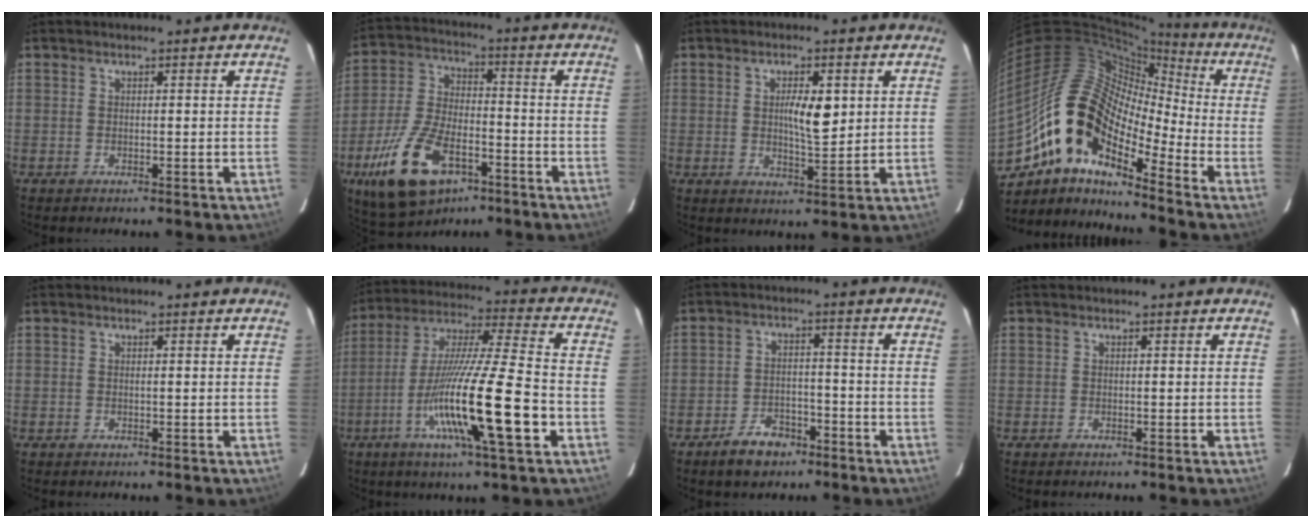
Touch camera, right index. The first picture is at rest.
{"total": 14.9, "force": [-7.6, 6.9, 10.9], "torque": [-0.236, -0.006, -0.131]}
{"total": 5.6, "force": [1.2, 1.5, 5.2], "torque": [-0.088, 0.000, 0.023]}
{"total": 15.4, "force": [-9.0, 5.8, 11.0], "torque": [-0.212, 0.051, -0.160]}
{"total": 0.0}
{"total": 18.9, "force": [-6.0, 0.0, 17.9], "torque": [-0.339, -0.021, -0.110]}
{"total": 5.8, "force": [-4.1, 3.2, 2.6], "torque": [-0.050, 0.005, -0.064]}
{"total": 0.0}